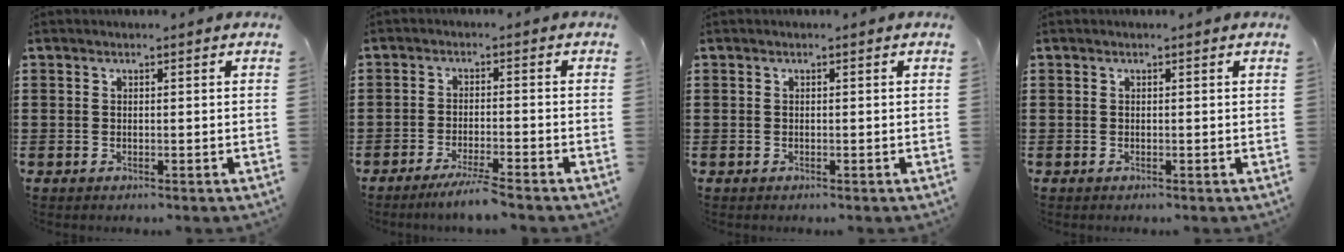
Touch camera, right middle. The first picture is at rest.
{"total": 3.7, "force": [-3.1, -0.3, 1.9], "torque": [-0.037, -0.007, -0.060]}
{"total": 0.0}
{"total": 0.0}